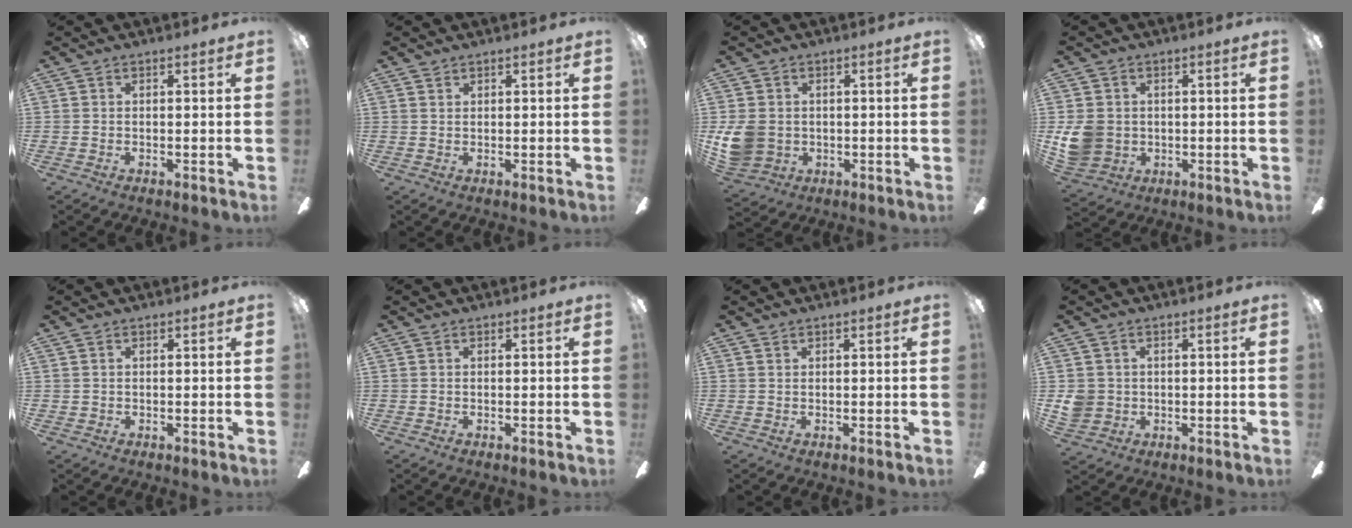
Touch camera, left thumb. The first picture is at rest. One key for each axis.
{"total": 0.8, "fx": 0.6, "fy": 0.4, "fz": 0.1, "tx": -0.004, "ty": 0.001, "tz": 0.013}
{"total": 8.7, "fx": -0.3, "fy": 7.5, "fz": 4.3, "tx": -0.106, "ty": 0.016, "tz": 0.000}
{"total": 8.2, "fx": 0.2, "fy": 7.4, "fz": 3.4, "tx": -0.082, "ty": 0.012, "tz": 0.008}
{"total": 0.6, "fx": 0.3, "fy": 0.5, "fz": 0.1, "tx": -0.004, "ty": 0.004, "tz": 0.004}
{"total": 0.0}
{"total": 0.6, "fx": 0.4, "fy": 0.4, "fz": 0.3, "tx": -0.007, "ty": 0.002, "tz": 0.008}
{"total": 4.5, "fx": 0.3, "fy": 4.3, "fz": 1.0, "tx": -0.027, "ty": 0.007, "tz": 0.007}